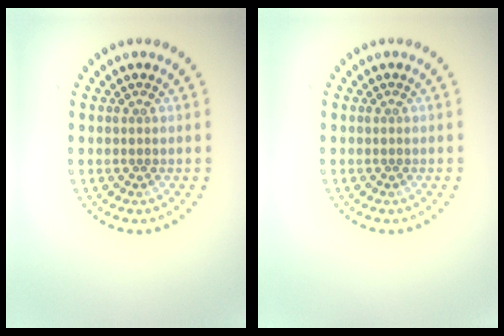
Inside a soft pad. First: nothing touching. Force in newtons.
{"total": 0.0}